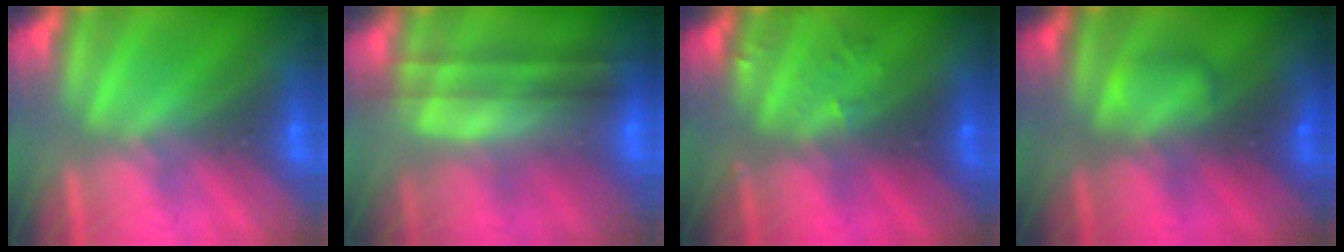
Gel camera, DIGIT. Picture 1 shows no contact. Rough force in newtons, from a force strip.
{"total": 9.0}
{"total": 2.8}
{"total": 1.8}